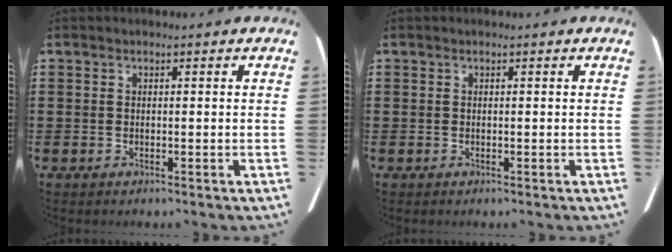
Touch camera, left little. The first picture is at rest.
{"total": 0.0}